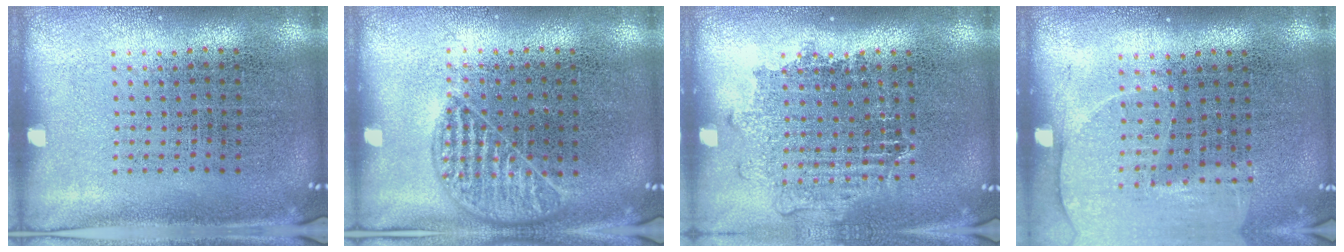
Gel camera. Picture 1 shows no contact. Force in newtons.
{"total": 1.1, "press": 1.0, "slide": 0.4}
{"total": 1.1, "press": 1.1, "slide": 0.4}
{"total": 1.3, "press": 1.3, "slide": 0.4}